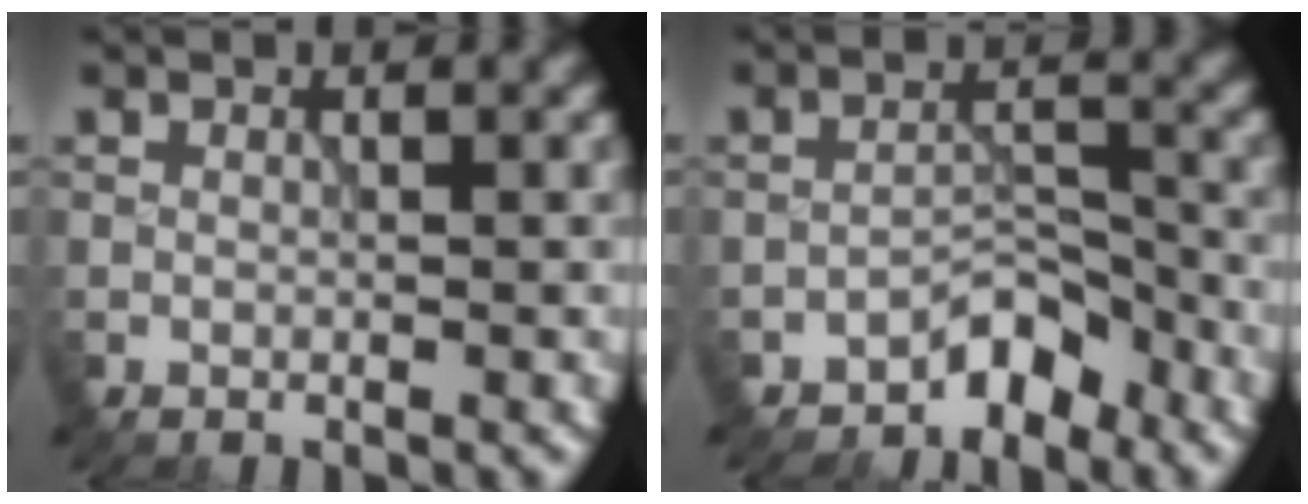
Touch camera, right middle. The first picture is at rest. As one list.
[{"total": 2.9, "force": [-2.5, 1.1, 1.0], "torque": [-0.008, 0.017, -0.042]}]